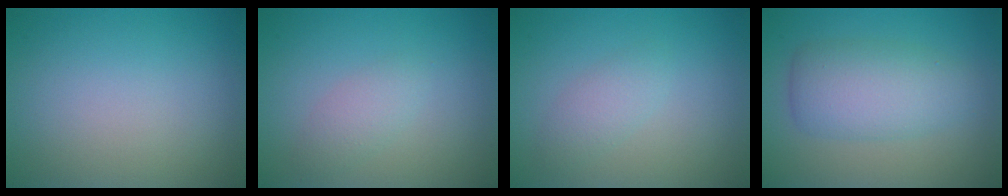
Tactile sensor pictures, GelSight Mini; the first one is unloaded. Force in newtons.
{"total": 1.7, "press": 1.7, "slide": 0.0}
{"total": 1.7, "press": 1.7, "slide": 0.1}
{"total": 5.0, "press": 5.0, "slide": 0.1}